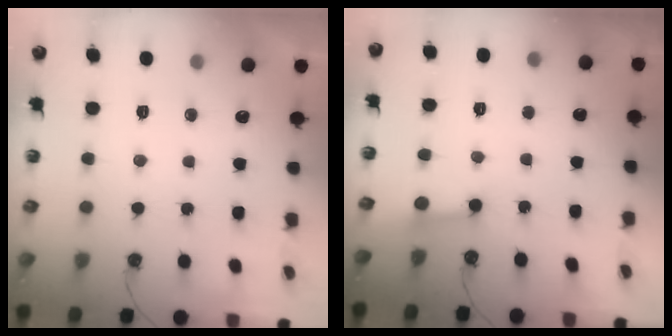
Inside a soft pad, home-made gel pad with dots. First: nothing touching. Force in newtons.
{"total": 3.2, "press": 3.1, "slide": 0.2}